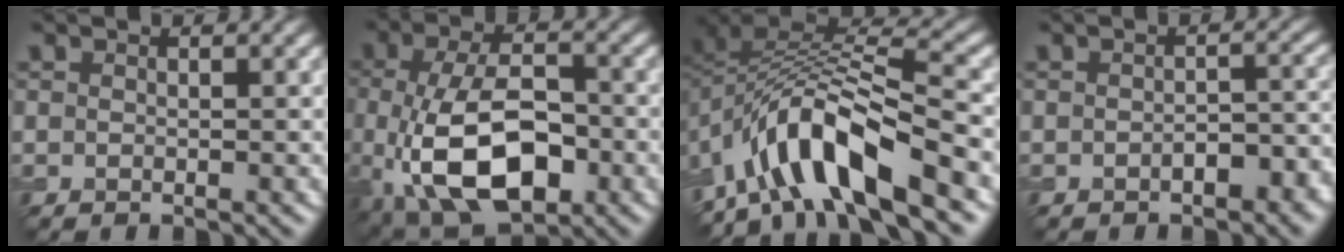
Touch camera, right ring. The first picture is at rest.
{"total": 10.3, "force": [-3.1, 5.4, 8.2], "torque": [-0.156, -0.012, -0.058]}
{"total": 10.2, "force": [-6.1, 3.5, 7.3], "torque": [-0.116, 0.012, -0.120]}
{"total": 3.7, "force": [-1.7, 1.8, 2.8], "torque": [-0.040, -0.007, -0.024]}